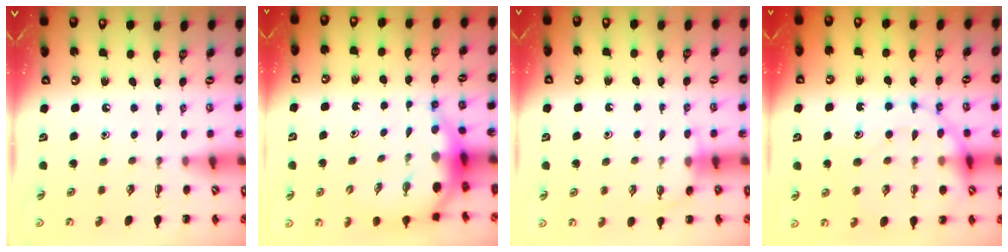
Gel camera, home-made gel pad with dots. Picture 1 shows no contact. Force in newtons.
{"total": 6.9, "press": 6.7, "slide": 1.8}
{"total": 5.5, "press": 5.4, "slide": 1.3}
{"total": 19.5, "press": 19.3, "slide": 3.0}